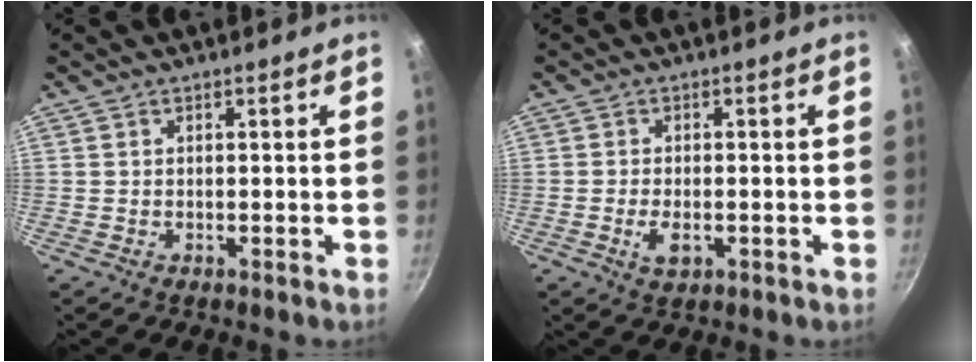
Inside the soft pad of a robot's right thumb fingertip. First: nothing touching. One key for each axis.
{"total": 3.8, "fx": -1.1, "fy": 2.0, "fz": 3.0, "tx": -0.057, "ty": 0.002, "tz": -0.019}